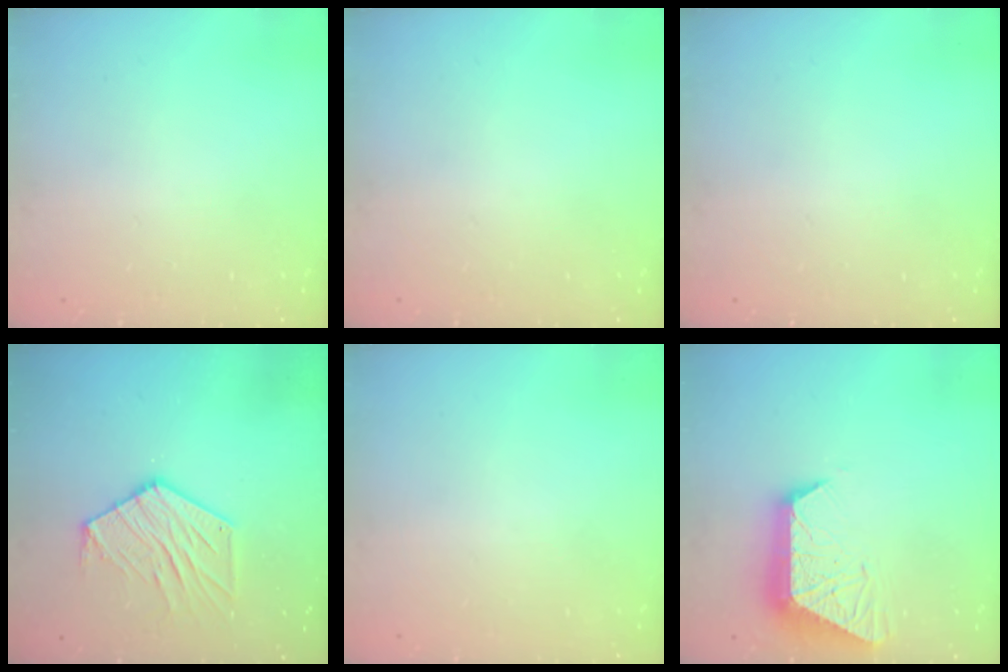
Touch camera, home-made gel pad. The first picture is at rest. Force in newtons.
{"total": 0.0}
{"total": 0.0}
{"total": 12.2, "press": 12.2, "slide": 1.0}
{"total": 0.0}
{"total": 12.4, "press": 12.4, "slide": 1.5}